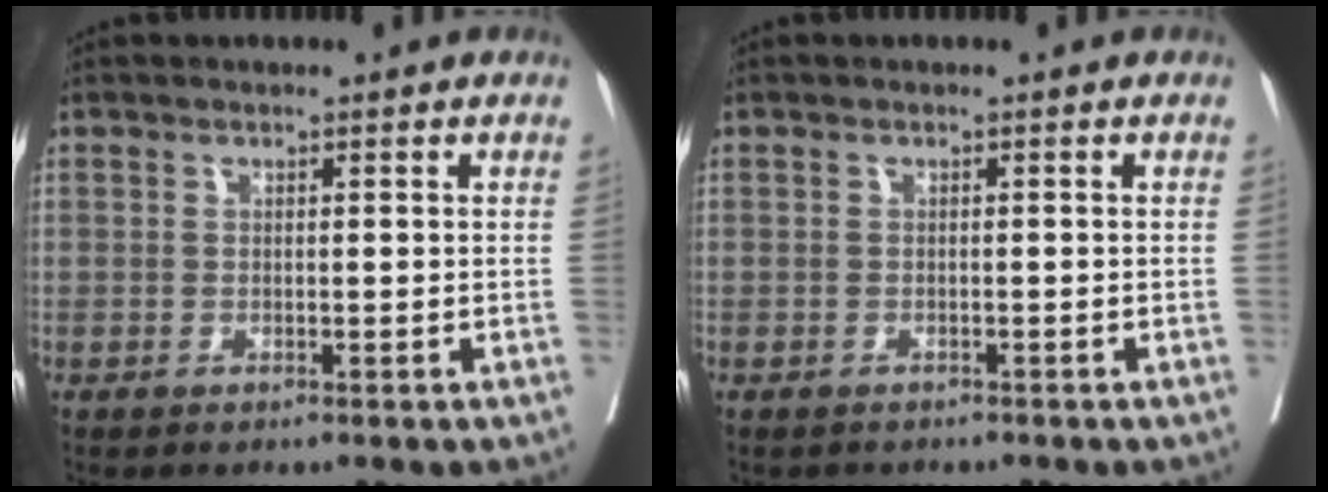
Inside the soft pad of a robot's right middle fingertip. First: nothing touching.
{"total": 1.8, "force": [-1.6, 0.7, 0.0], "torque": [-0.007, -0.002, -0.026]}